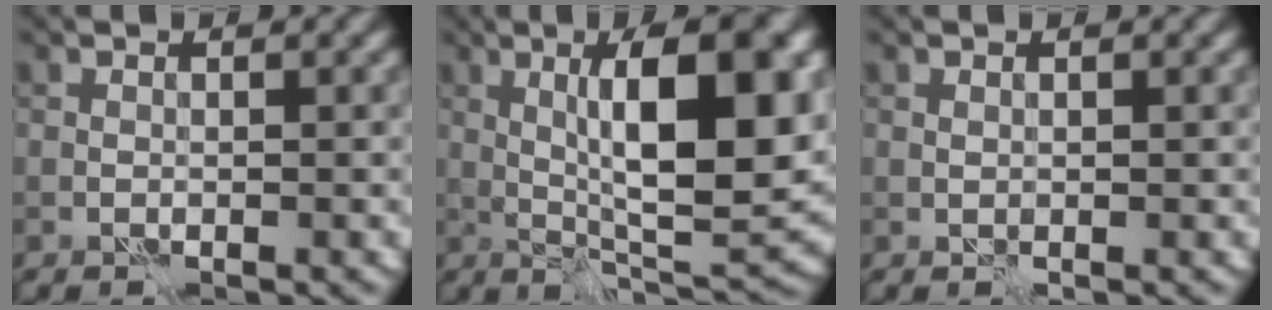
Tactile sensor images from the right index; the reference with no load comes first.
{"total": 12.1, "force": [1.9, 3.6, 11.4], "torque": [-0.167, 0.004, 0.032]}
{"total": 0.0}